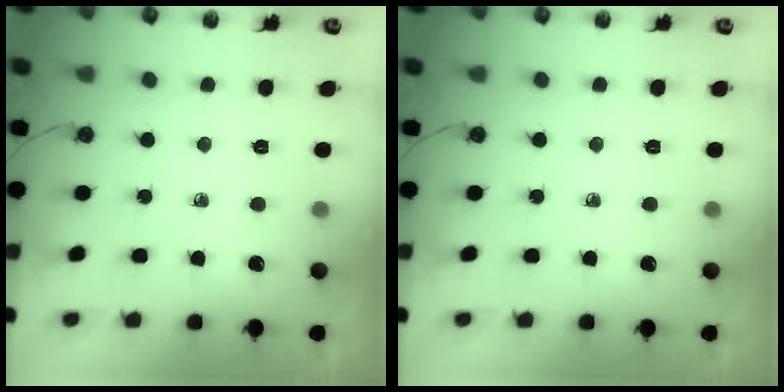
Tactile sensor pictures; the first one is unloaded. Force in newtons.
{"total": 0.0}